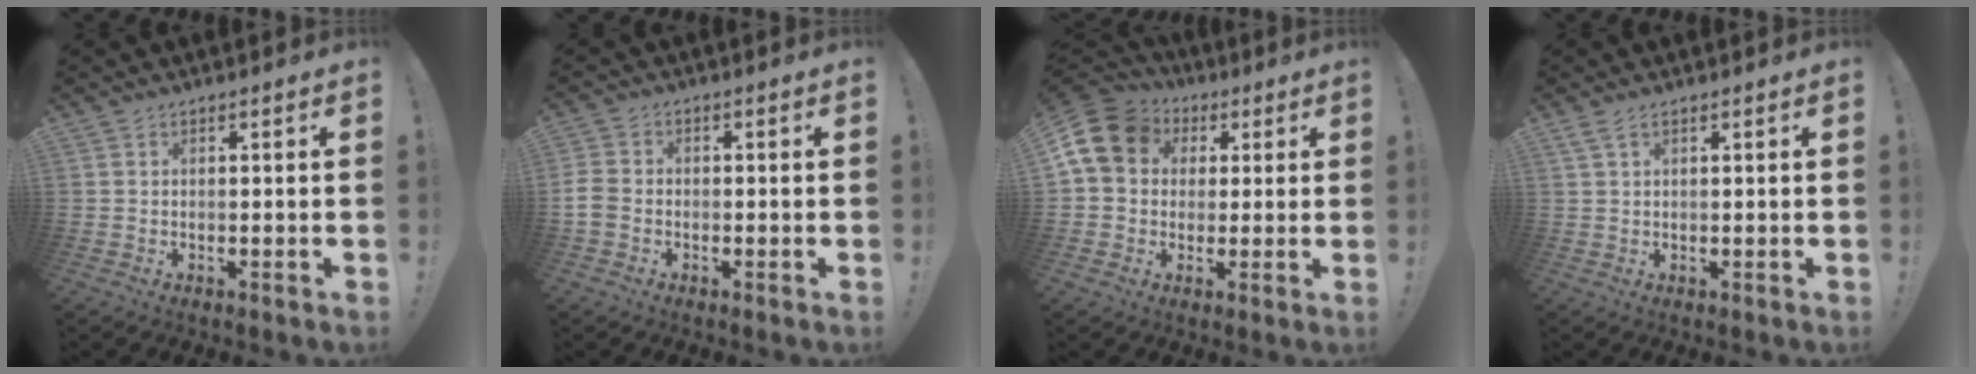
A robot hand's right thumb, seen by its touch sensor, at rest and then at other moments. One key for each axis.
{"total": 4.1, "fx": -1.4, "fy": 3.1, "fz": 2.3, "tx": -0.053, "ty": 0.006, "tz": -0.026}
{"total": 13.4, "fx": 3.4, "fy": 10.9, "fz": 7.0, "tx": -0.114, "ty": -0.005, "tz": 0.069}
{"total": 2.4, "fx": 1.4, "fy": 1.0, "fz": 1.7, "tx": -0.028, "ty": -0.001, "tz": 0.026}